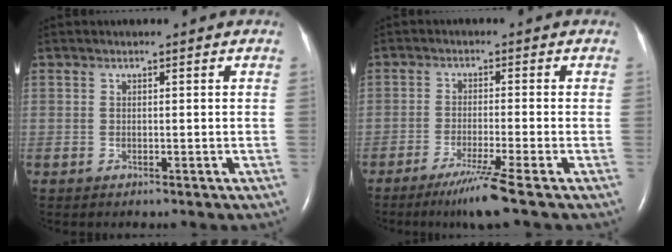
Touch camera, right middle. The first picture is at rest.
{"total": 5.8, "force": [-3.9, -1.6, 4.0], "torque": [-0.075, -0.020, -0.076]}